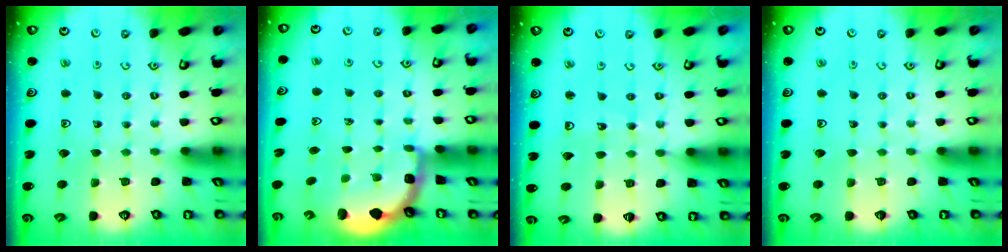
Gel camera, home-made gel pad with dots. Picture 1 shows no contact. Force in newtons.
{"total": 2.1, "press": 2.0, "slide": 0.6}
{"total": 3.4, "press": 3.4, "slide": 0.2}
{"total": 0.0}